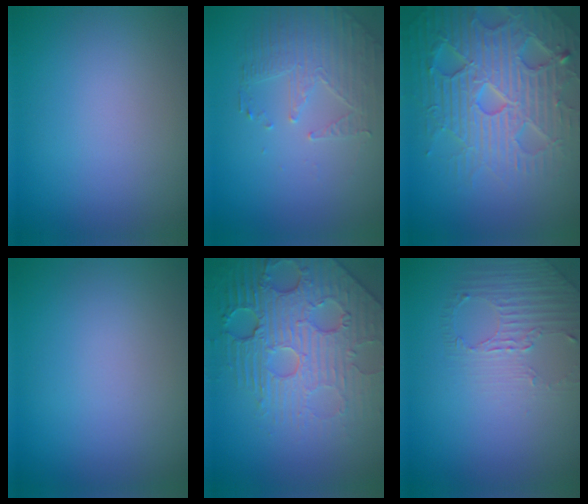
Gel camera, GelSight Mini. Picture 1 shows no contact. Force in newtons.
{"total": 2.2, "press": 1.8, "slide": 1.2}
{"total": 7.5, "press": 7.3, "slide": 1.5}
{"total": 0.0}
{"total": 6.7, "press": 5.5, "slide": 3.8}
{"total": 1.6, "press": 1.0, "slide": 1.2}